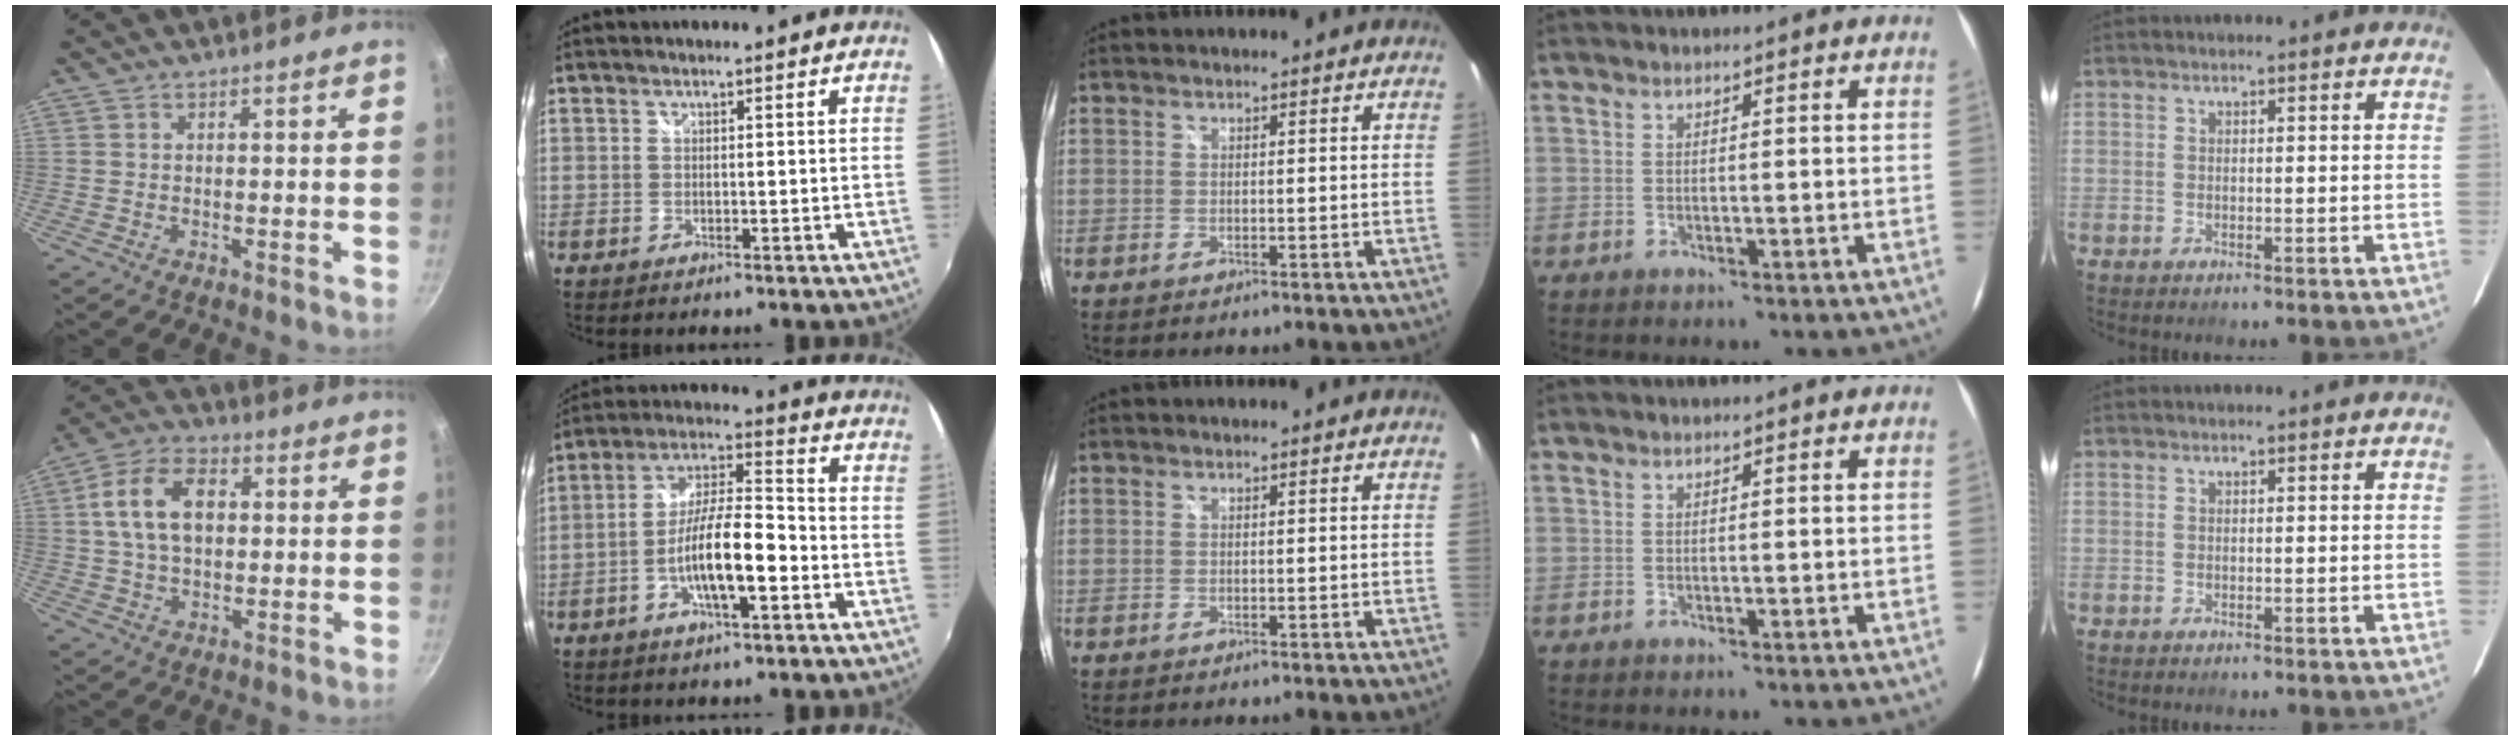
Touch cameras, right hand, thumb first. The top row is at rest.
{"thumb": {"total": 12.2, "force": [2.0, 8.0, 9.1], "torque": [-0.150, 0.017, 0.026]}, "index": {"total": 11.8, "force": [-4.3, 2.7, 10.7], "torque": [-0.205, 0.004, -0.076]}}